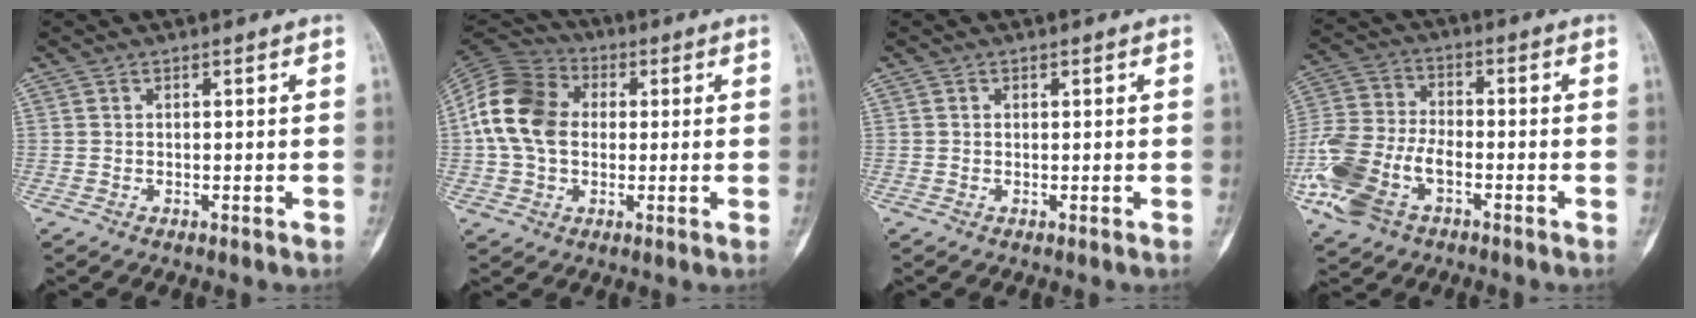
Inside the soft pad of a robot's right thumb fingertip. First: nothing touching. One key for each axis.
{"total": 14.2, "fx": 1.0, "fy": 10.9, "fz": 9.0, "tx": -0.159, "ty": 0.028, "tz": 0.011}
{"total": 0.0}
{"total": 15.5, "fx": -6.1, "fy": 9.2, "fz": 10.9, "tx": -0.245, "ty": 0.019, "tz": -0.118}